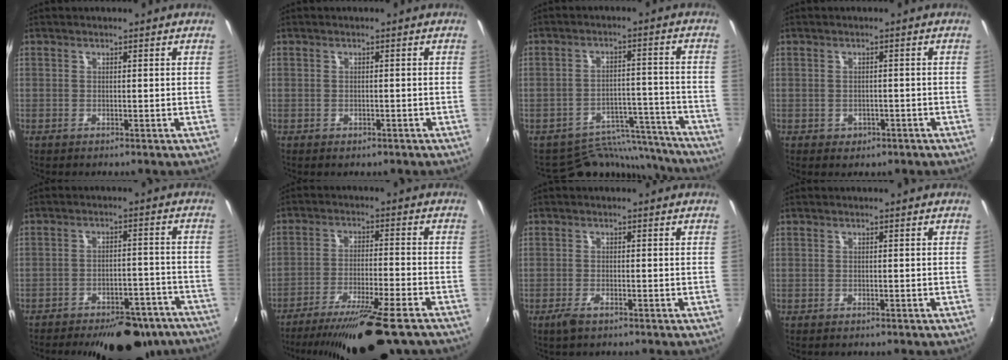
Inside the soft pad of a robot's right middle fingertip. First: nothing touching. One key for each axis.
{"total": 1.0, "fx": -0.5, "fy": 0.6, "fz": 0.6, "tx": -0.011, "ty": -0.004, "tz": -0.004}
{"total": 13.6, "fx": -13.0, "fy": 3.6, "fz": 1.2, "tx": -0.019, "ty": 0.037, "tz": -0.177}
{"total": 2.4, "fx": -0.8, "fy": 2.0, "fz": 1.1, "tx": -0.025, "ty": -0.003, "tz": -0.003}
{"total": 19.0, "fx": -15.7, "fy": 6.9, "fz": 8.1, "tx": -0.133, "ty": 0.017, "tz": -0.178}
{"total": 17.1, "fx": -13.6, "fy": 1.9, "fz": 10.3, "tx": -0.192, "ty": -0.034, "tz": -0.213}
{"total": 2.4, "fx": -1.6, "fy": 0.7, "fz": 1.6, "tx": -0.040, "ty": -0.005, "tz": -0.032}
{"total": 0.0}